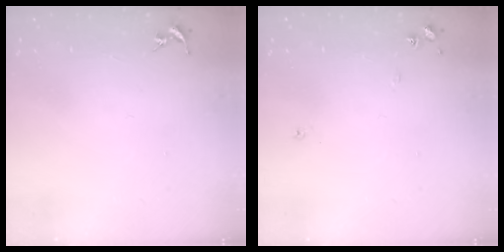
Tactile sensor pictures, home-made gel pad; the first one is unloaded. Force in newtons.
{"total": 6.2, "press": 6.2, "slide": 0.6}